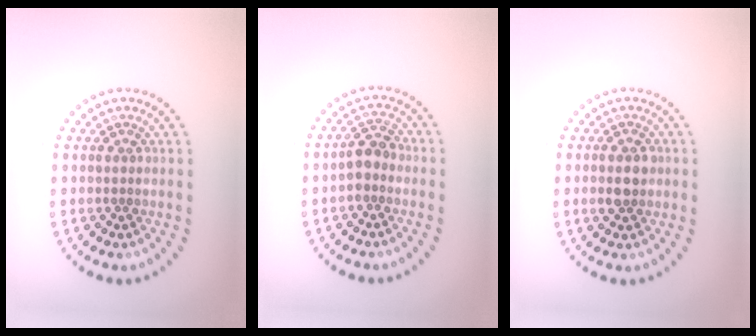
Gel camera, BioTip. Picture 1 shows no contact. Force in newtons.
{"total": 2.3, "press": 2.1, "slide": 1.0}
{"total": 2.0, "press": 2.0, "slide": 0.1}